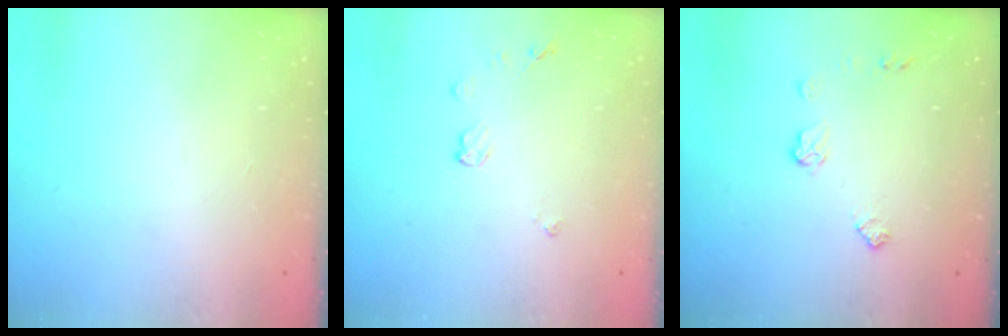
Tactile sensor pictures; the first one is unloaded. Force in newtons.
{"total": 4.6, "press": 4.6, "slide": 0.6}
{"total": 6.0, "press": 6.0, "slide": 0.5}